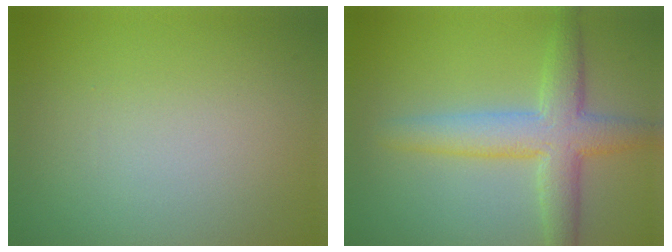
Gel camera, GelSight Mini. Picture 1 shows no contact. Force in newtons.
{"total": 5.3, "press": 5.3, "slide": 0.2}